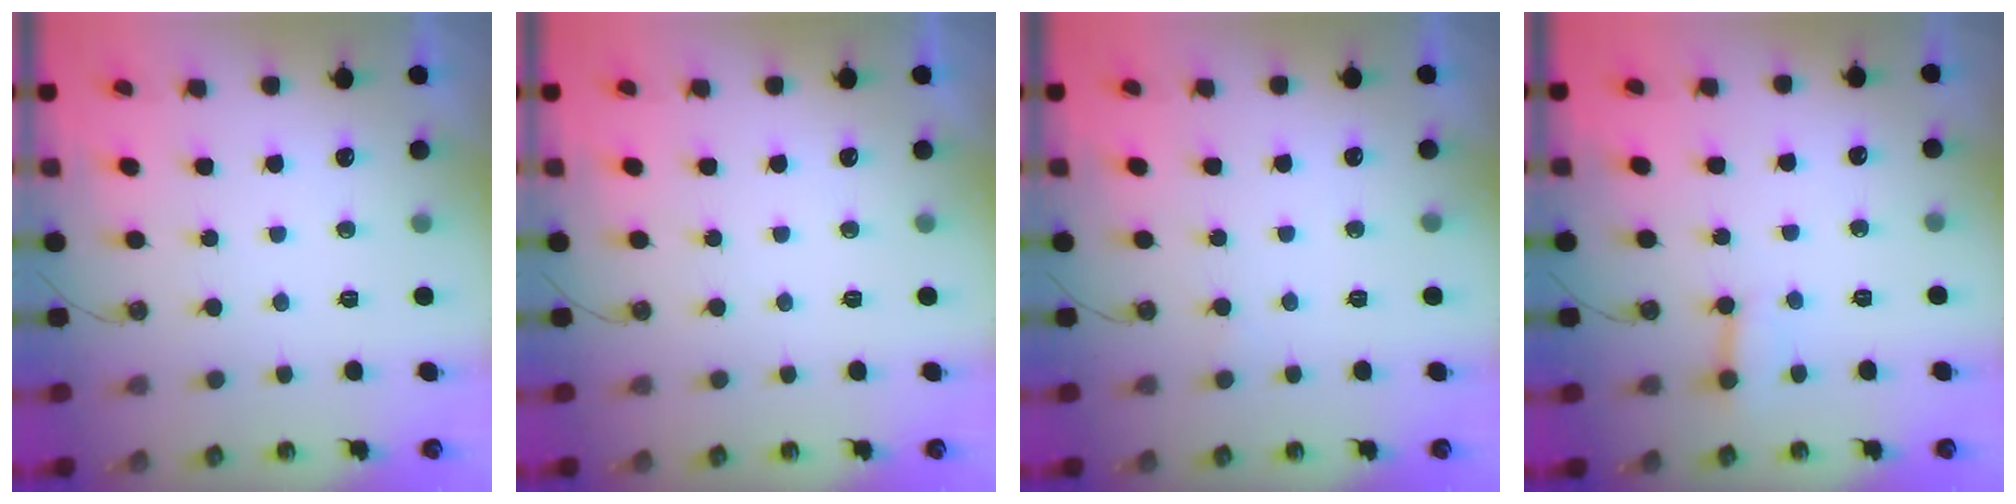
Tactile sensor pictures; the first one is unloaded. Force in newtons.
{"total": 0.0}
{"total": 5.5, "press": 5.5, "slide": 0.4}
{"total": 3.0, "press": 3.0, "slide": 0.2}